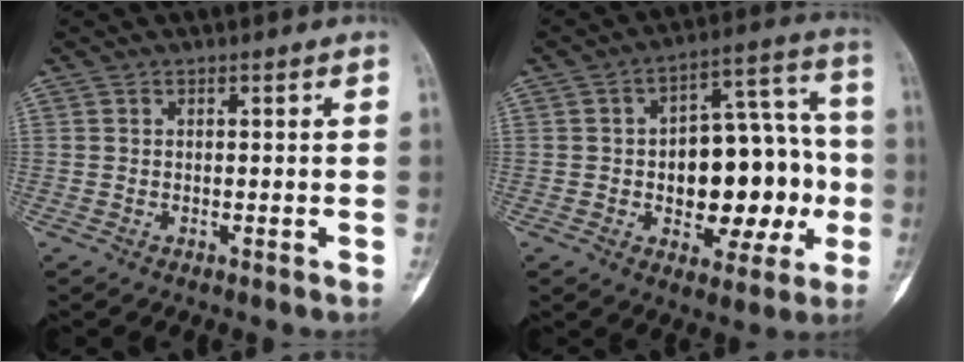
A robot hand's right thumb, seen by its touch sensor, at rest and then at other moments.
{"total": 19.4, "force": [-2.4, 10.9, 15.8], "torque": [-0.175, 0.047, -0.024]}